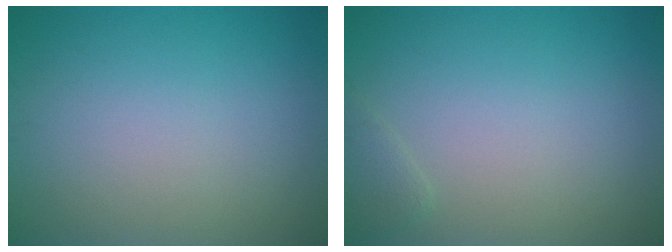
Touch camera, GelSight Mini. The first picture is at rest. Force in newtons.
{"total": 0.9, "press": 0.9, "slide": 0.1}